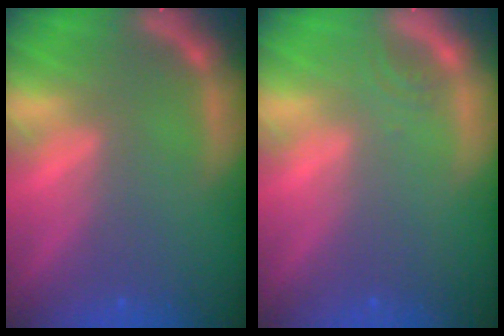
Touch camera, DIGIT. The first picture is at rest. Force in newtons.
{"total": 1.0}